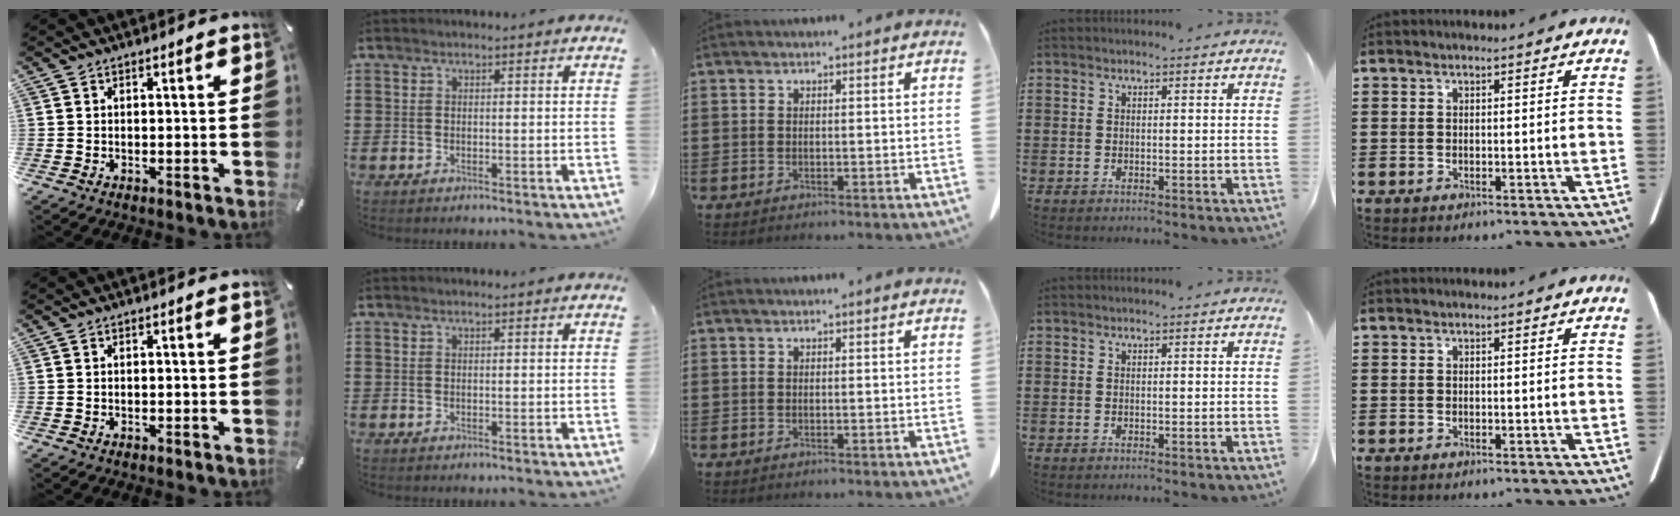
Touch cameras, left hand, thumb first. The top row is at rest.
{}